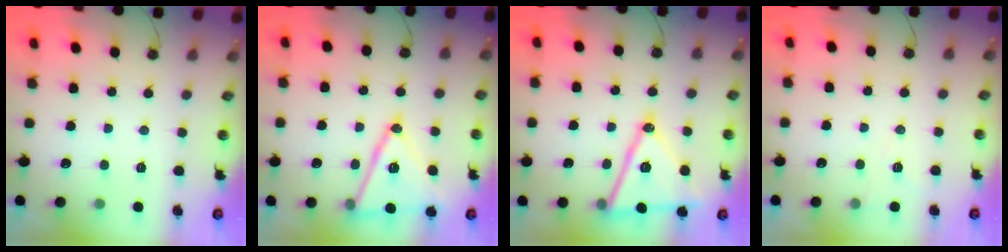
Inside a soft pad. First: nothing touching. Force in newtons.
{"total": 17.0, "press": 16.7, "slide": 3.4}
{"total": 17.2, "press": 16.8, "slide": 3.4}
{"total": 5.7, "press": 4.1, "slide": 4.0}